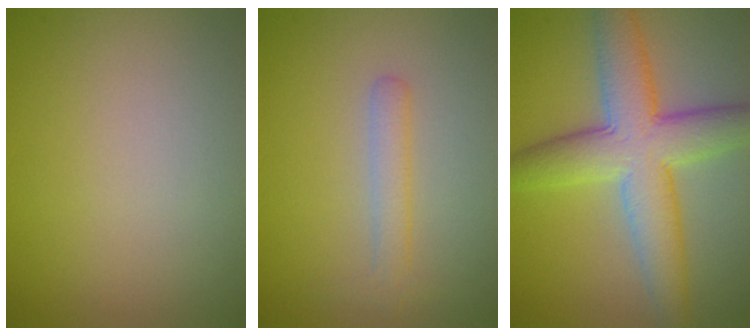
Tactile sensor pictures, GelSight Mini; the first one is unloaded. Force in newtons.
{"total": 1.8, "press": 1.8, "slide": 0.1}
{"total": 8.0, "press": 8.0, "slide": 0.3}